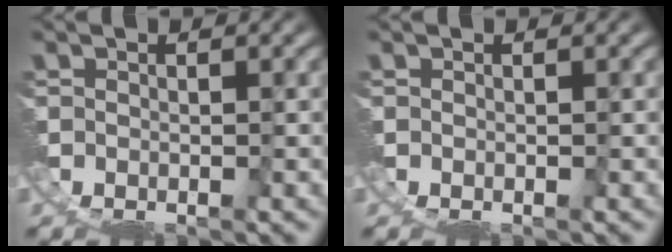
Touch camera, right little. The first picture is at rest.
{"total": 0.0}